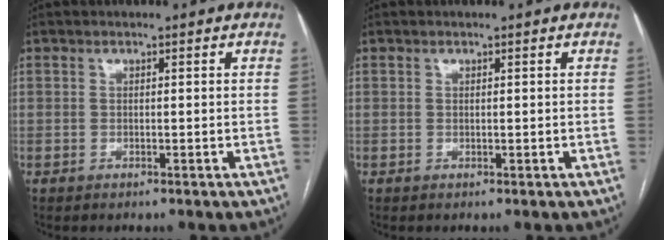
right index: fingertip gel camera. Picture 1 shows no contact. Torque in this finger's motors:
{"motor_torque": [0.00, 0.00, 0.00, 0.00]}